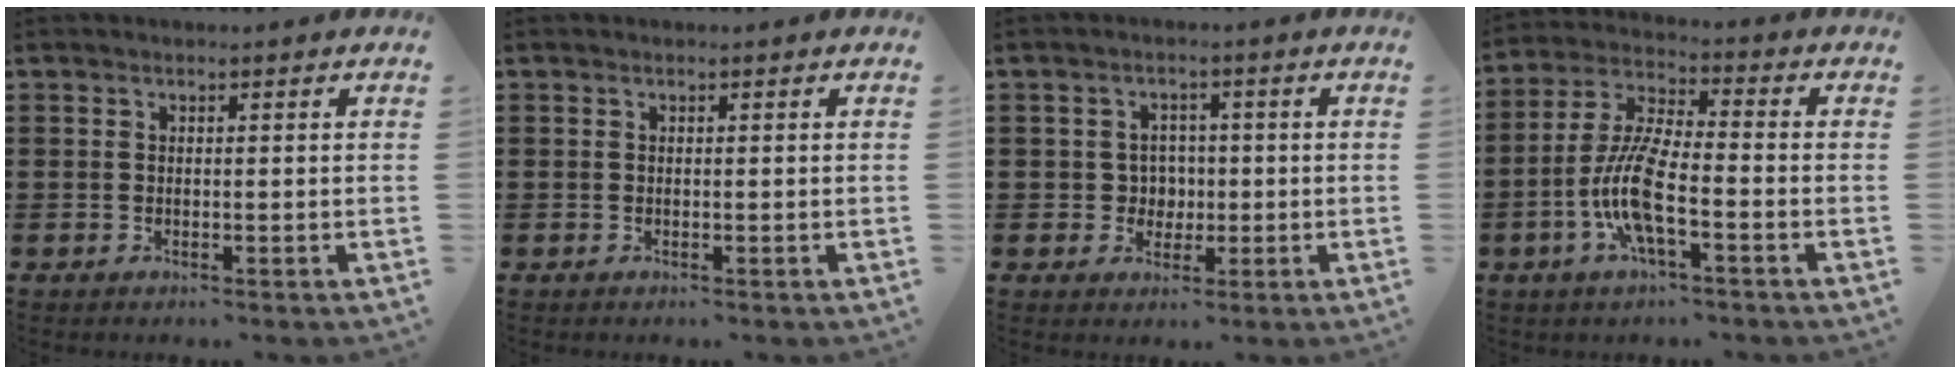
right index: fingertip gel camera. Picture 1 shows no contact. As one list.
[{"total": 0.0}, {"total": 3.3, "force": [-0.3, 3.2, 0.8], "torque": [-0.030, 0.008, -0.010]}, {"total": 9.1, "force": [-3.2, 2.2, 8.2], "torque": [-0.192, -0.014, -0.066]}]